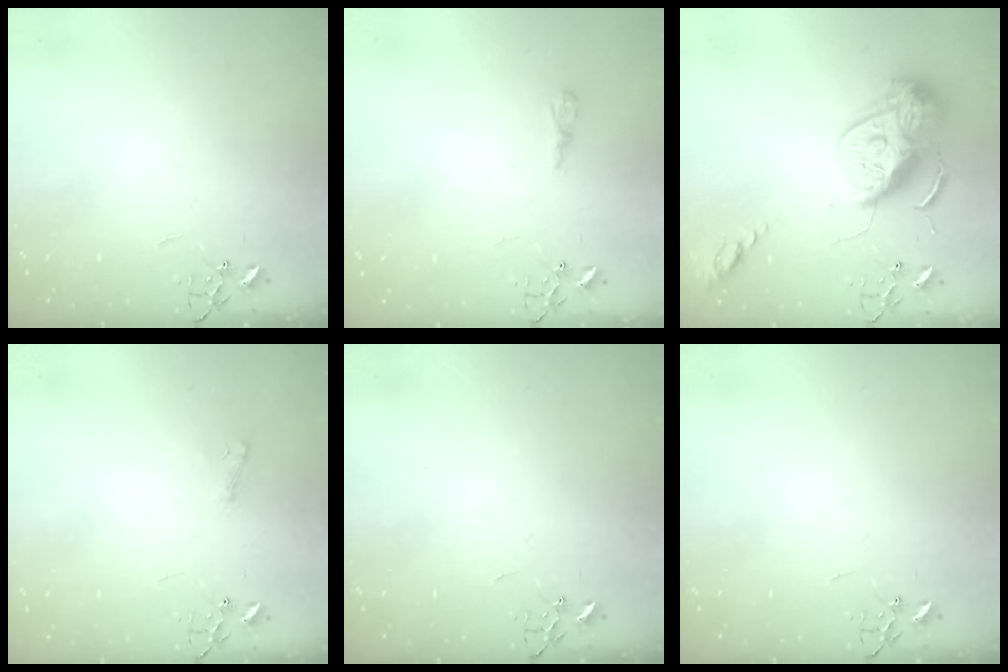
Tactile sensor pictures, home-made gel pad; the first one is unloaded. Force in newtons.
{"total": 4.8, "press": 4.7, "slide": 0.6}
{"total": 16.1, "press": 16.0, "slide": 1.6}
{"total": 5.5, "press": 5.5, "slide": 0.7}
{"total": 0.0}
{"total": 0.0}